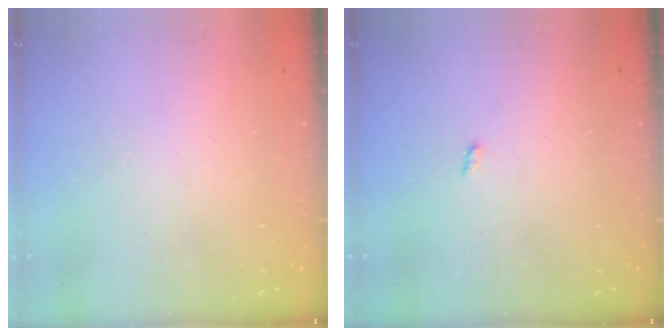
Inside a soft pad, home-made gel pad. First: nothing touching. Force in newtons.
{"total": 1.2, "press": 1.2, "slide": 0.2}